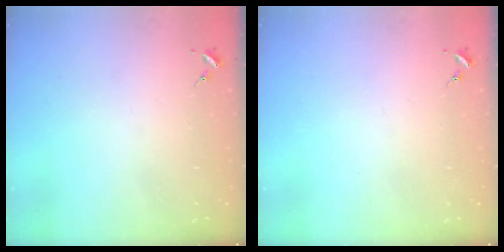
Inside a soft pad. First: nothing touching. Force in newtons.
{"total": 0.0}